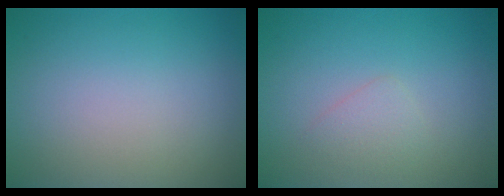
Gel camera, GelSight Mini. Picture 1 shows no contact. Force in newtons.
{"total": 1.3, "press": 1.3, "slide": 0.1}